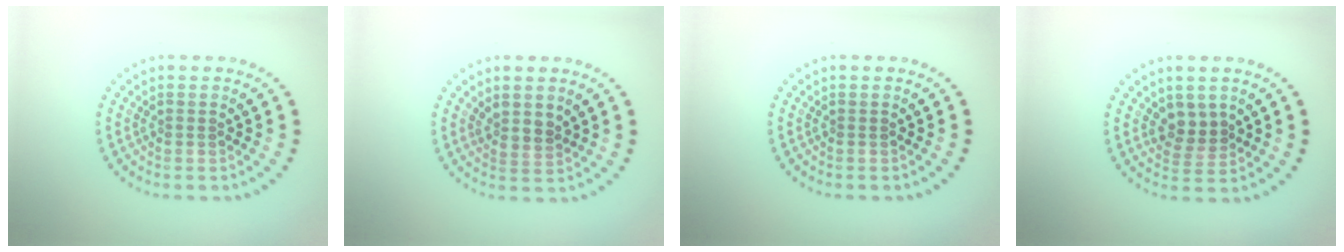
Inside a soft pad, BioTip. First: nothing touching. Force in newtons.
{"total": 1.5, "press": 1.2, "slide": 0.9}
{"total": 0.0}
{"total": 2.1, "press": 1.8, "slide": 0.9}